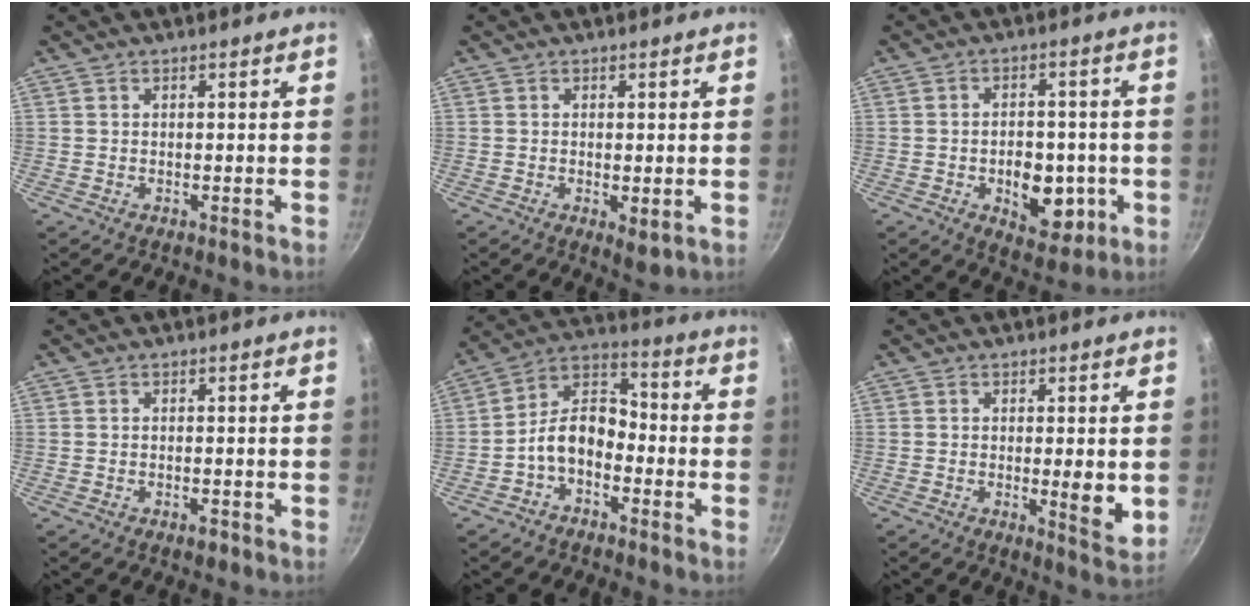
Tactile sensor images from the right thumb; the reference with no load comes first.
{"total": 2.9, "force": [-0.4, 1.2, 2.6], "torque": [-0.040, -0.012, -0.003]}
{"total": 10.9, "force": [-2.7, 6.9, 8.0], "torque": [-0.069, 0.003, -0.029]}
{"total": 1.6, "force": [-1.0, 0.6, 1.1], "torque": [-0.019, 0.006, -0.014]}
{"total": 9.7, "force": [-3.7, 6.2, 6.4], "torque": [-0.094, 0.058, -0.085]}
{"total": 5.6, "force": [-0.4, 1.4, 5.4], "torque": [-0.078, -0.016, -0.004]}